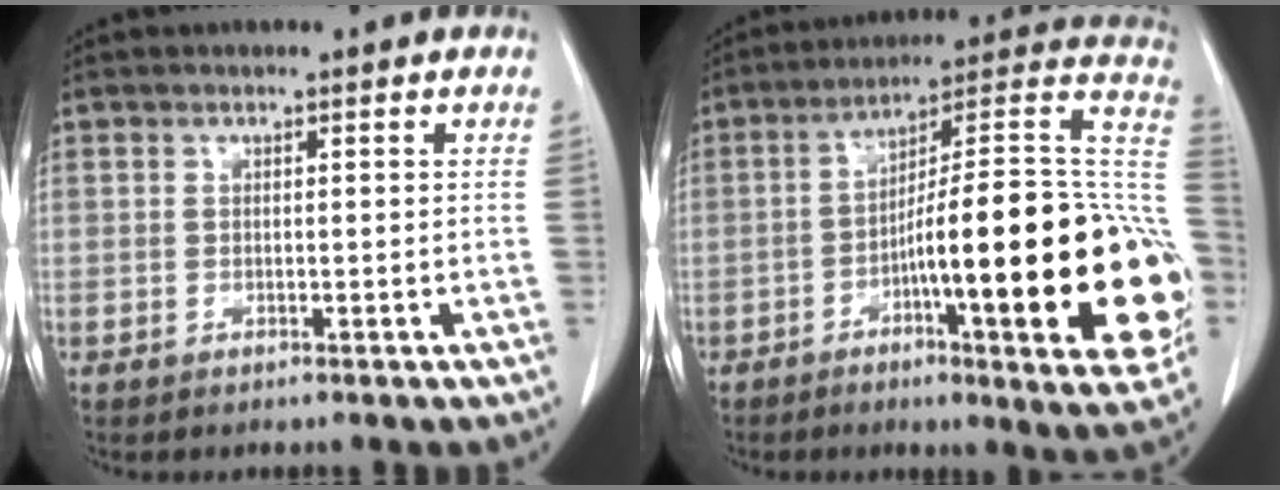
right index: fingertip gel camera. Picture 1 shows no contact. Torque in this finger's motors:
{"motor_torque": [2.14, 0.00, 0.72, 0.21]}